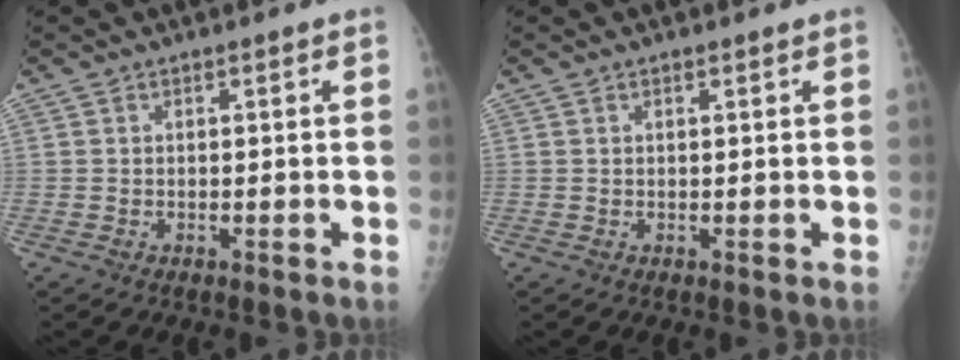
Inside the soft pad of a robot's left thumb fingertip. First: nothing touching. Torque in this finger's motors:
{"motor_torque": [0.02, 0.10, -0.20, -0.11, 0.01]}